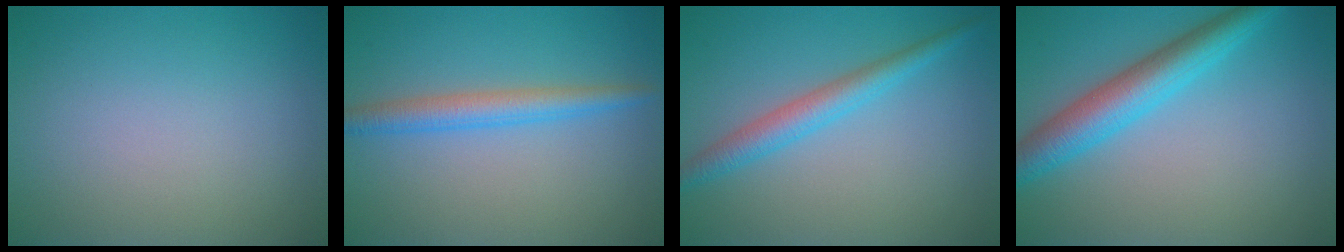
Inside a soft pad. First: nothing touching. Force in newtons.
{"total": 3.0, "press": 3.0, "slide": 0.2}
{"total": 3.0, "press": 3.0, "slide": 0.1}
{"total": 5.3, "press": 5.3, "slide": 0.1}